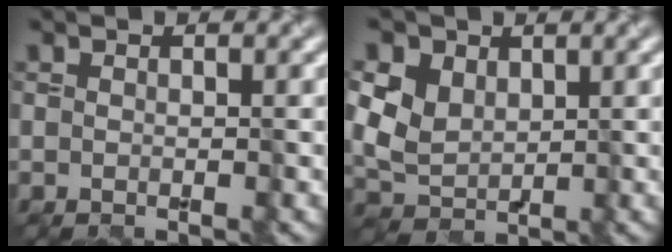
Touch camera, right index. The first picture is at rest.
{"total": 5.1, "force": [1.7, 3.9, 2.9], "torque": [-0.084, 0.010, 0.032]}